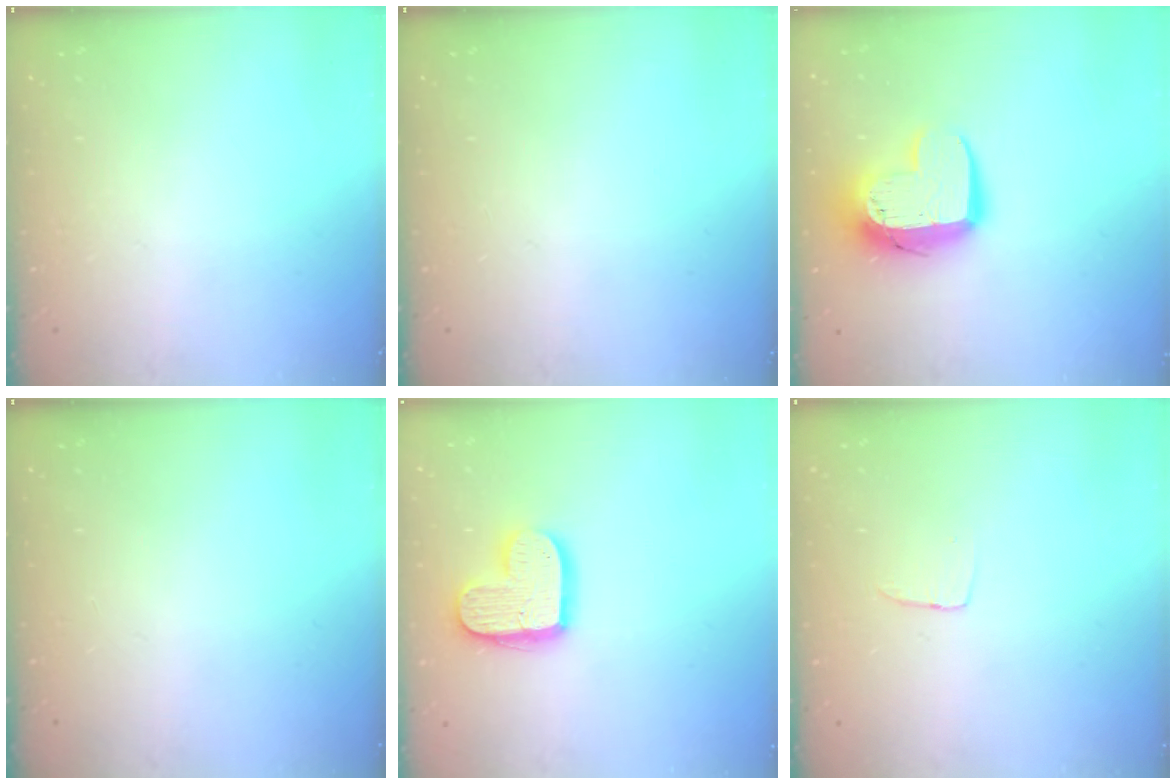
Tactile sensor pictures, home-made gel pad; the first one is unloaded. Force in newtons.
{"total": 0.0}
{"total": 11.0, "press": 10.9, "slide": 0.9}
{"total": 0.0}
{"total": 13.8, "press": 13.8, "slide": 0.9}
{"total": 2.9, "press": 2.9, "slide": 0.1}